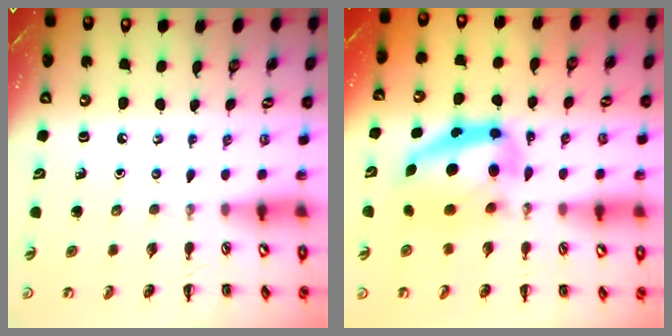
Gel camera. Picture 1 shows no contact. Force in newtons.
{"total": 11.0, "press": 10.8, "slide": 2.4}